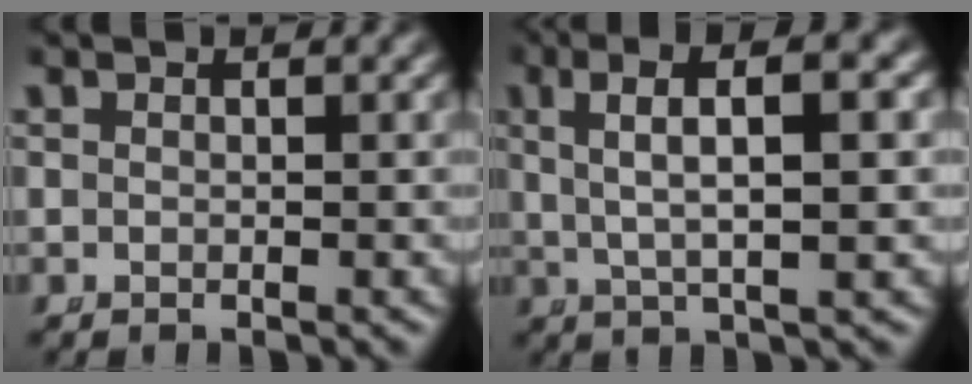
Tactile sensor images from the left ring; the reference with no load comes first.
{"total": 5.9, "force": [2.7, 0.9, 5.1], "torque": [-0.079, 0.020, 0.043]}